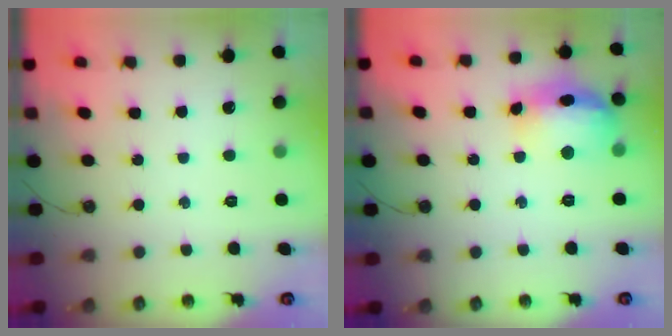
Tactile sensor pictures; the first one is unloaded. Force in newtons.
{"total": 16.4, "press": 16.2, "slide": 1.9}